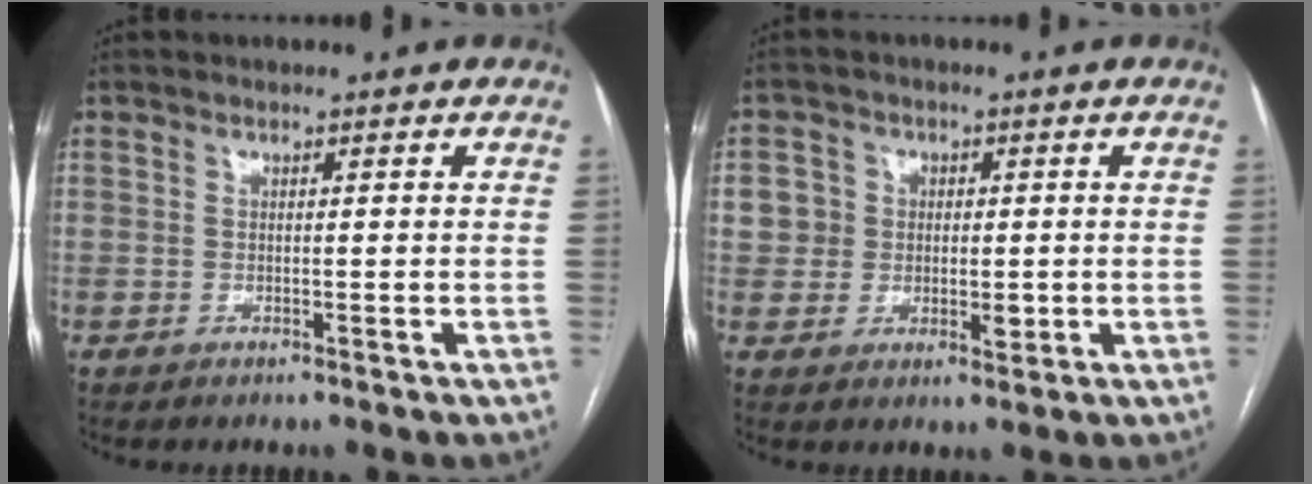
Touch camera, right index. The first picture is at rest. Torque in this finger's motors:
{"motor_torque": [-0.01, -0.04, 0.01, 0.05]}